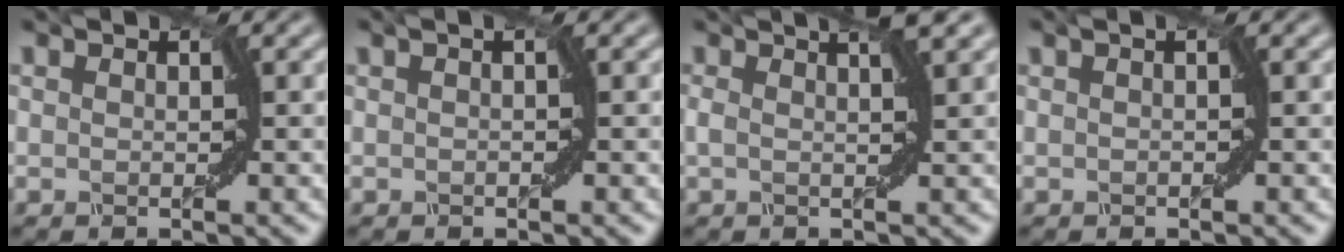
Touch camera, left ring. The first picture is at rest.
{"total": 0.6, "force": [-0.2, -0.5, -0.1], "torque": [-0.001, 0.003, -0.001]}
{"total": 2.6, "force": [1.6, -0.1, 2.1], "torque": [-0.037, 0.012, 0.029]}
{"total": 0.6, "force": [-0.2, -0.5, -0.2], "torque": [0.000, 0.003, 0.000]}